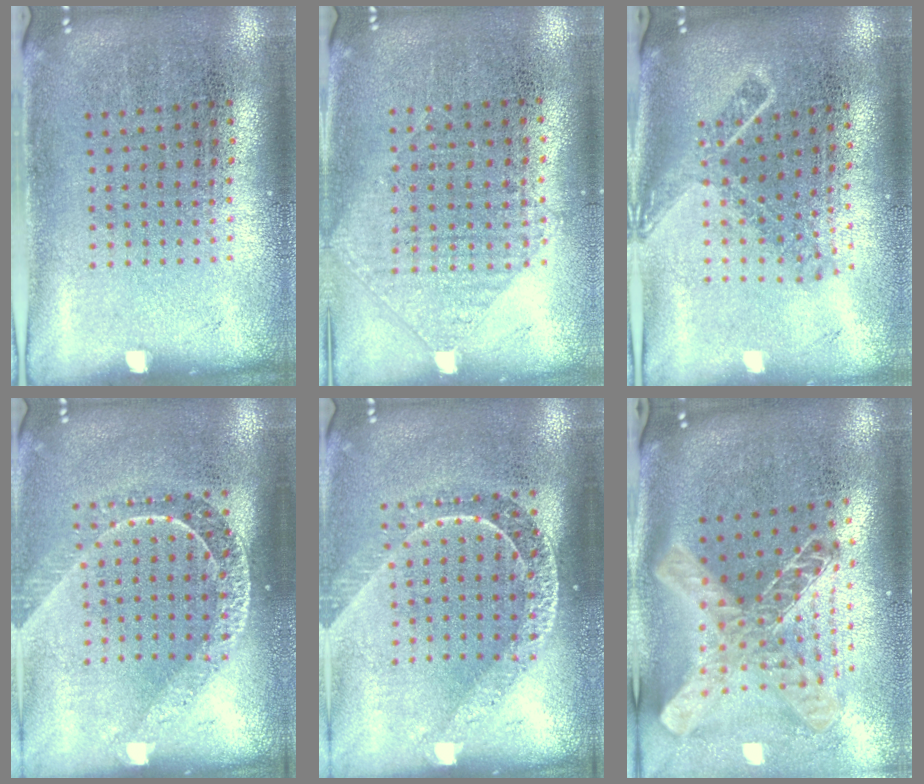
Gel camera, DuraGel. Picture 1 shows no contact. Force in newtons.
{"total": 0.9, "press": 0.8, "slide": 0.3}
{"total": 1.7, "press": 1.2, "slide": 1.2}
{"total": 1.8, "press": 1.5, "slide": 1.0}
{"total": 1.8, "press": 1.5, "slide": 1.0}
{"total": 2.3, "press": 1.7, "slide": 1.5}